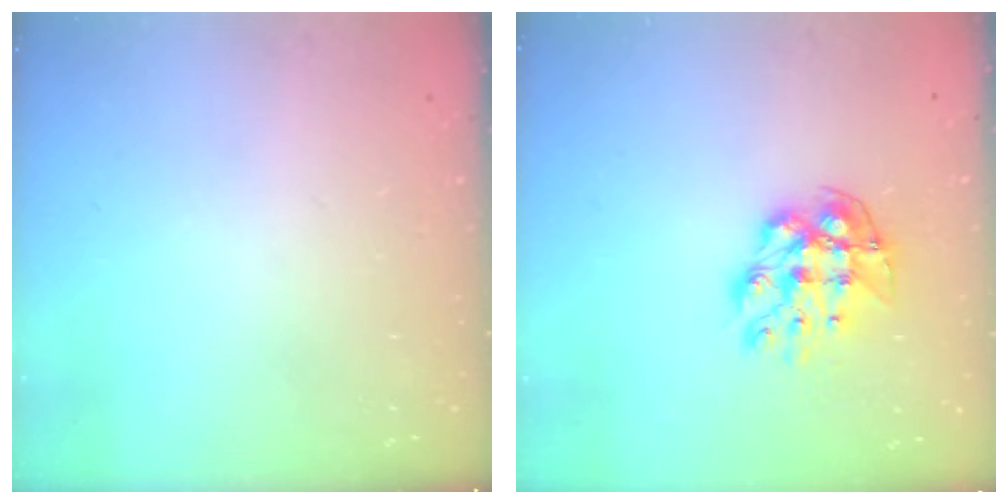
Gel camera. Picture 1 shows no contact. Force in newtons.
{"total": 11.3, "press": 11.3, "slide": 1.0}